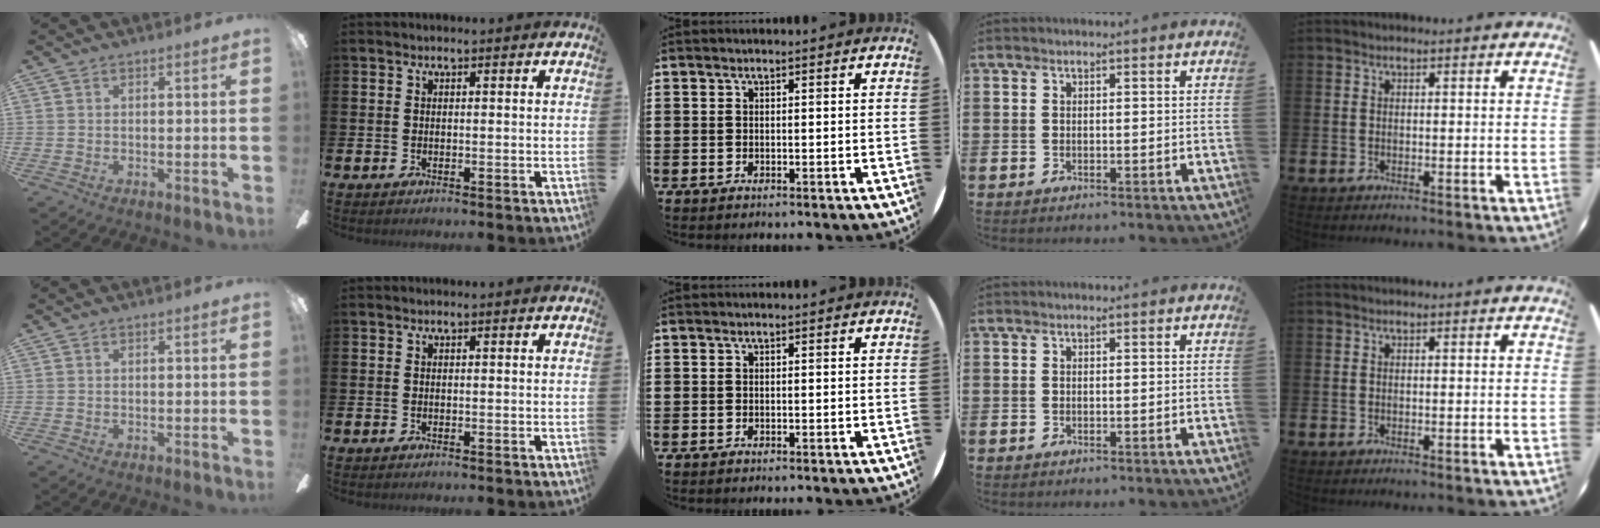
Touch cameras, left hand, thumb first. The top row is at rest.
{}